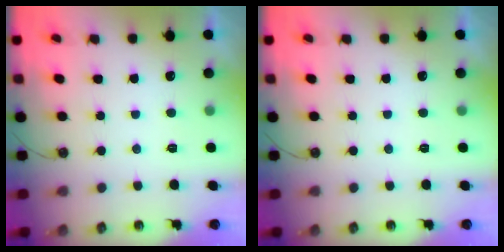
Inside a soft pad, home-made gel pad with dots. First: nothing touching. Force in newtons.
{"total": 0.0}